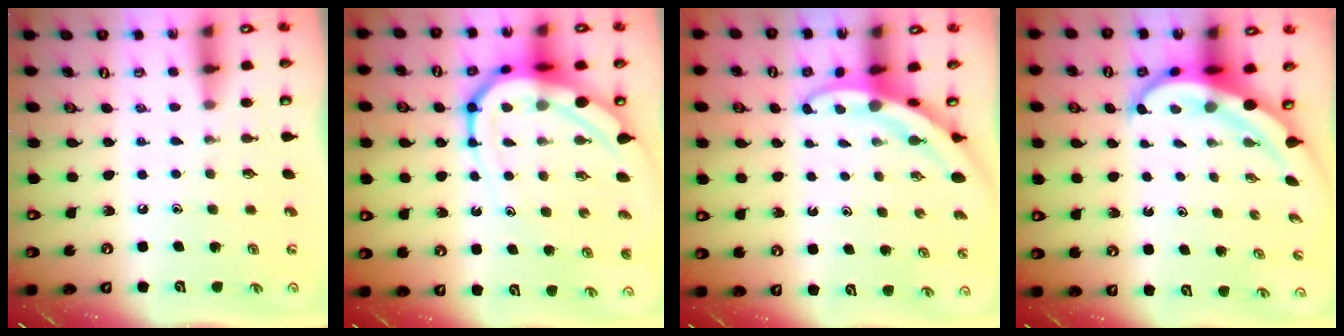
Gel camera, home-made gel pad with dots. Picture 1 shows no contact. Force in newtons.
{"total": 13.6, "press": 13.5, "slide": 1.5}
{"total": 3.2, "press": 3.1, "slide": 0.3}
{"total": 5.7, "press": 5.5, "slide": 1.6}